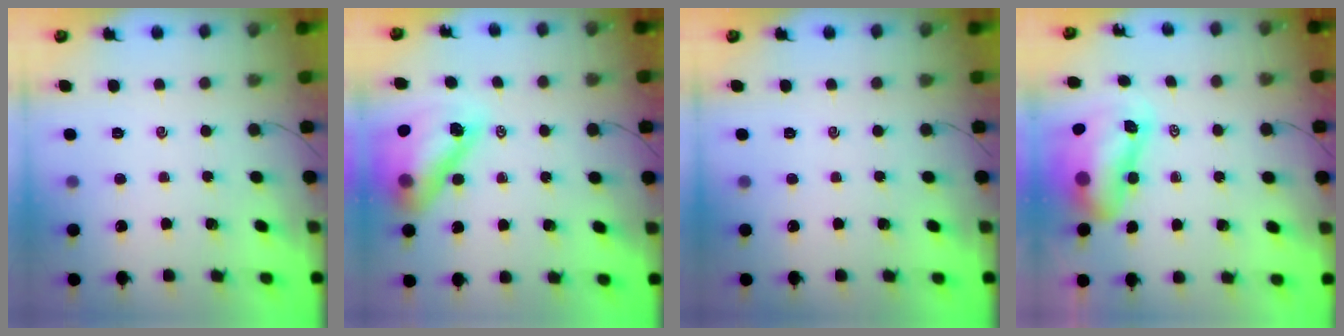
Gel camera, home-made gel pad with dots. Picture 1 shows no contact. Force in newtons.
{"total": 16.7, "press": 16.0, "slide": 4.8}
{"total": 0.0}
{"total": 11.3, "press": 10.8, "slide": 3.4}